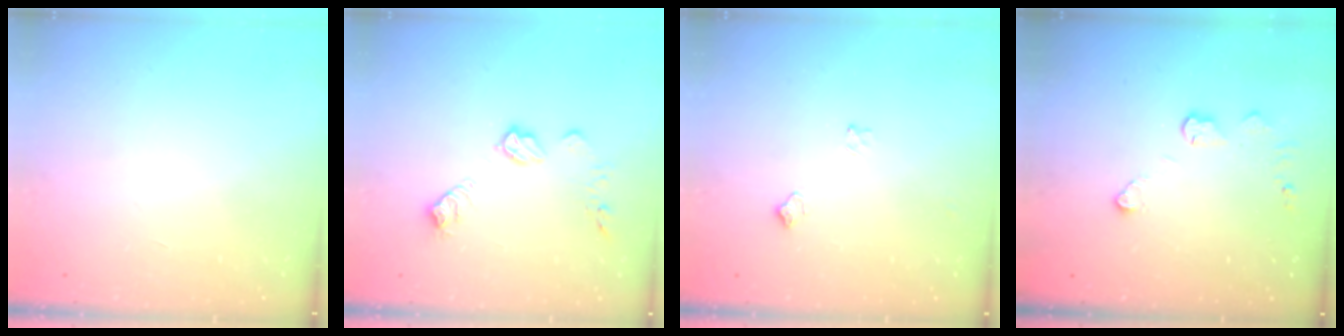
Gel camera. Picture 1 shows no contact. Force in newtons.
{"total": 9.8, "press": 9.8, "slide": 0.6}
{"total": 4.3, "press": 4.2, "slide": 0.7}
{"total": 4.6, "press": 4.6, "slide": 0.2}